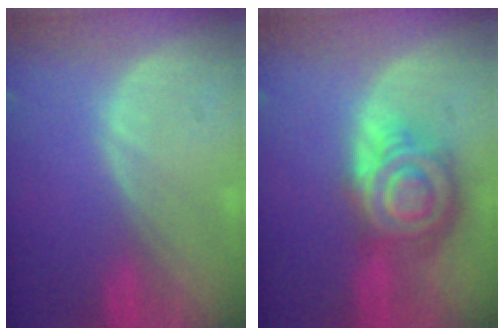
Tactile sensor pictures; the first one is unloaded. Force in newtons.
{"total": 9.1, "press": 9.1, "slide": 0.5}